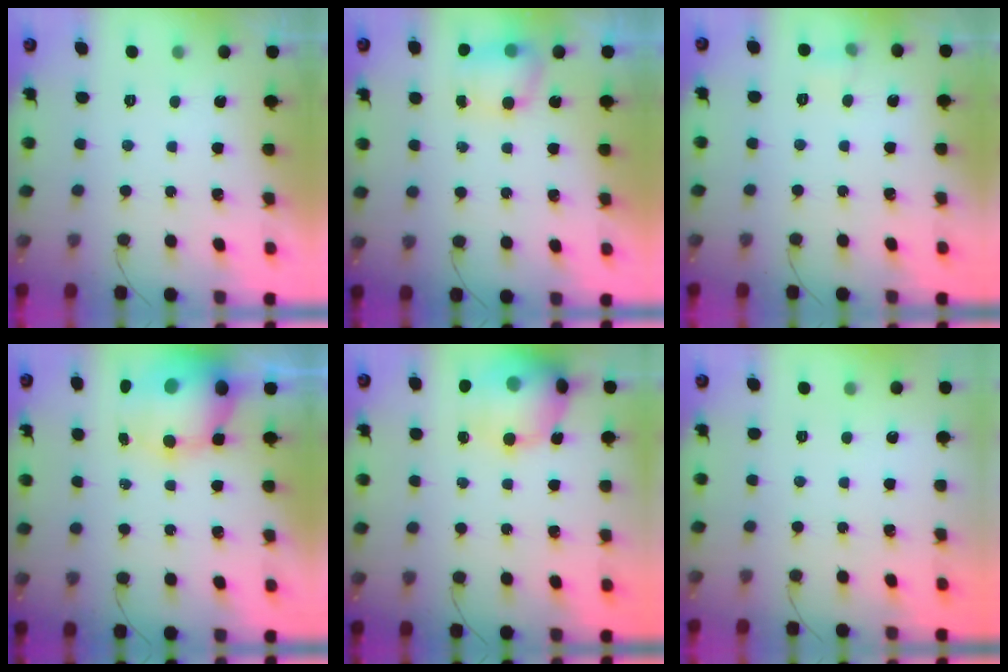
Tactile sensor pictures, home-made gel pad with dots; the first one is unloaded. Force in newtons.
{"total": 6.6, "press": 6.6, "slide": 0.6}
{"total": 7.1, "press": 3.9, "slide": 5.9}
{"total": 10.4, "press": 10.0, "slide": 2.6}
{"total": 15.8, "press": 15.7, "slide": 2.3}
{"total": 0.0}